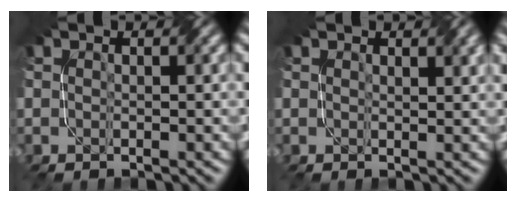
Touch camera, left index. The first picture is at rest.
{"total": 1.6, "force": [1.3, 0.3, 0.9], "torque": [-0.012, -0.003, 0.021]}